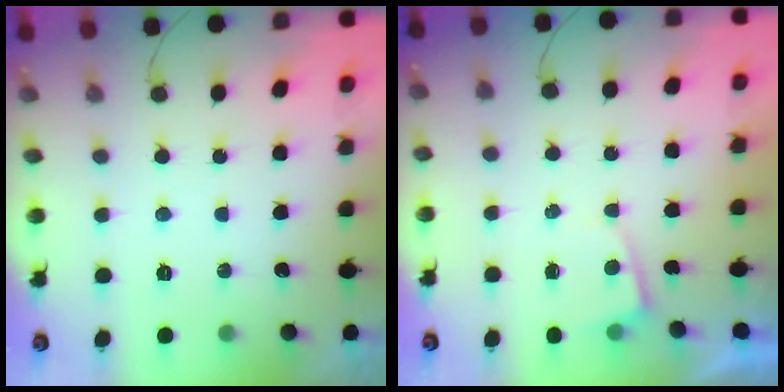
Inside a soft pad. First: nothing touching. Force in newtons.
{"total": 1.6, "press": 1.5, "slide": 0.2}